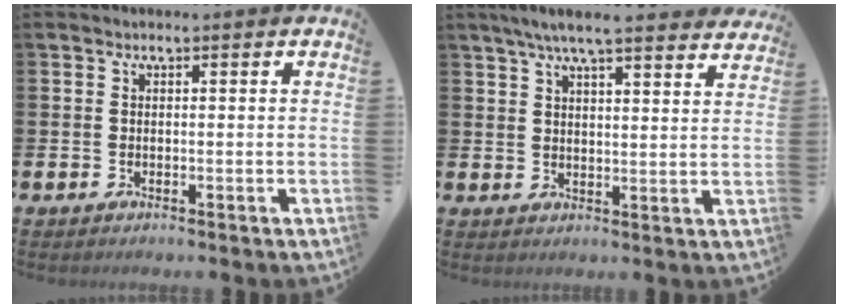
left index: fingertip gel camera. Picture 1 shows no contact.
{"total": 6.4, "force": [5.9, 0.5, 2.5], "torque": [-0.052, -0.023, 0.103]}